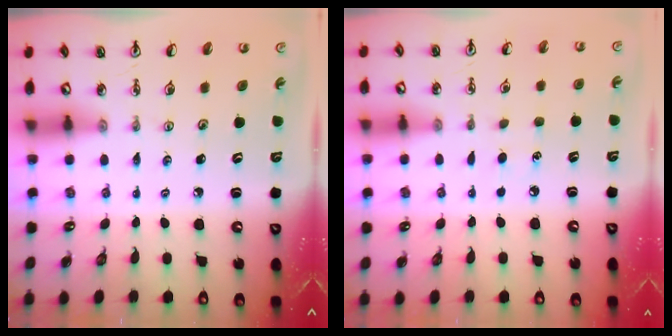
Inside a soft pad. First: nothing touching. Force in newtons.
{"total": 3.4, "press": 3.4, "slide": 0.3}